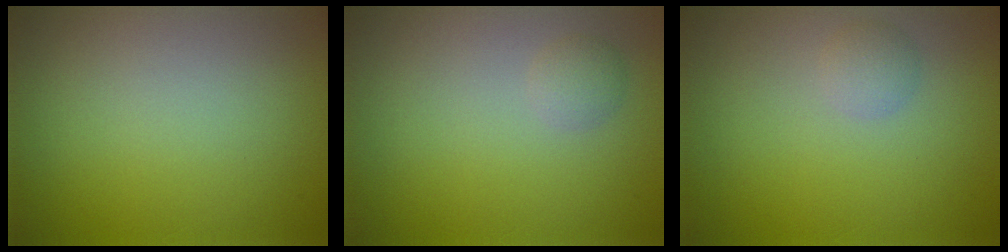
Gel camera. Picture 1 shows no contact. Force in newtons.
{"total": 1.1, "press": 1.1, "slide": 0.0}
{"total": 1.2, "press": 1.2, "slide": 0.1}